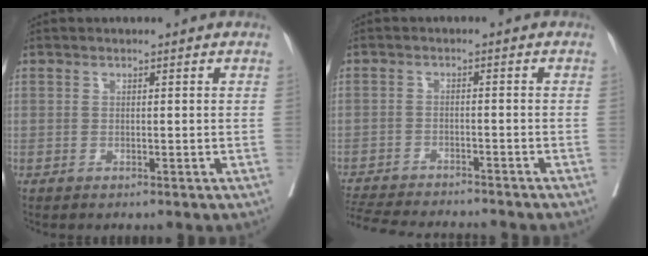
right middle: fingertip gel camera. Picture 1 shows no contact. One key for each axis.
{"total": 13.0, "fx": -12.1, "fy": 1.3, "fz": 4.6, "tx": -0.088, "ty": -0.017, "tz": -0.177}